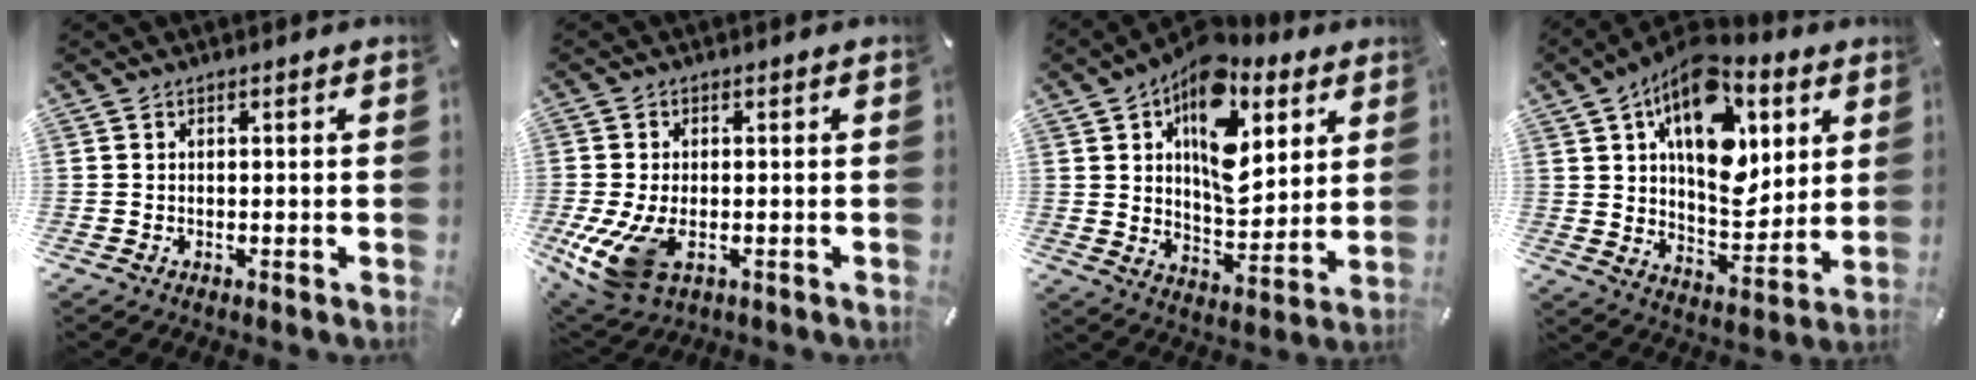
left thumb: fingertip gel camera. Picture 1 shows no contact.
{"total": 9.5, "force": [-2.8, 5.8, 6.9], "torque": [-0.152, -0.010, -0.049]}
{"total": 18.9, "force": [8.2, 11.2, 12.8], "torque": [-0.182, -0.042, 0.144]}
{"total": 20.1, "force": [8.3, 11.9, 14.0], "torque": [-0.223, -0.044, 0.142]}